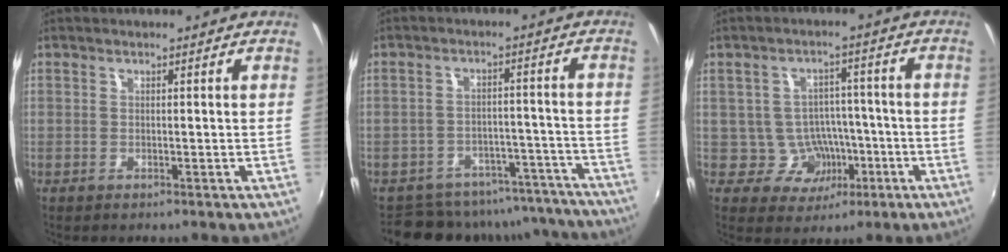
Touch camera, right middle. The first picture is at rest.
{"total": 13.7, "force": [-12.5, 5.1, 2.4], "torque": [-0.036, 0.029, -0.151]}
{"total": 7.2, "force": [-2.4, 6.6, 1.7], "torque": [-0.041, 0.023, -0.019]}